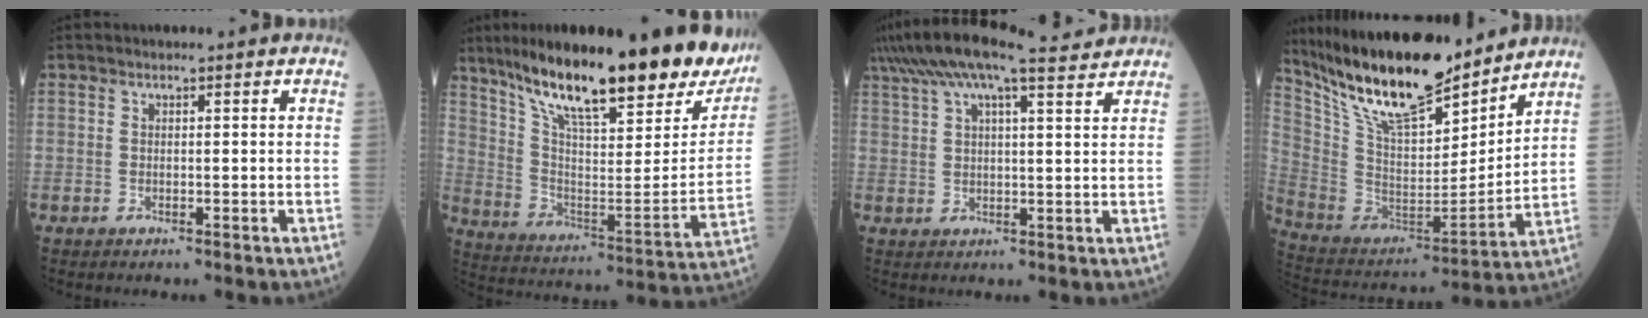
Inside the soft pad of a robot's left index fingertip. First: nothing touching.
{"total": 30.7, "force": [23.5, 6.5, 18.7], "torque": [-0.301, -0.035, 0.336]}
{"total": 16.1, "force": [13.5, 2.0, 8.6], "torque": [-0.176, 0.044, 0.208]}
{"total": 22.0, "force": [18.0, 5.0, 11.7], "torque": [-0.221, -0.006, 0.329]}